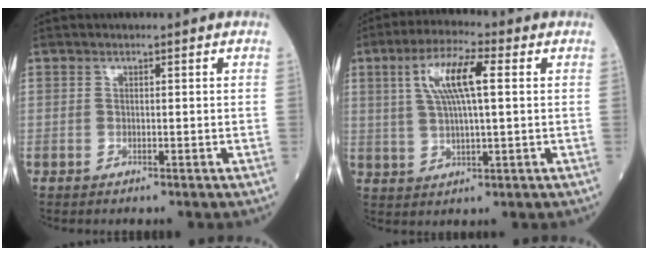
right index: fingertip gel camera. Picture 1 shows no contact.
{"total": 9.3, "force": [2.6, 1.7, 8.7], "torque": [-0.172, 0.016, 0.050]}